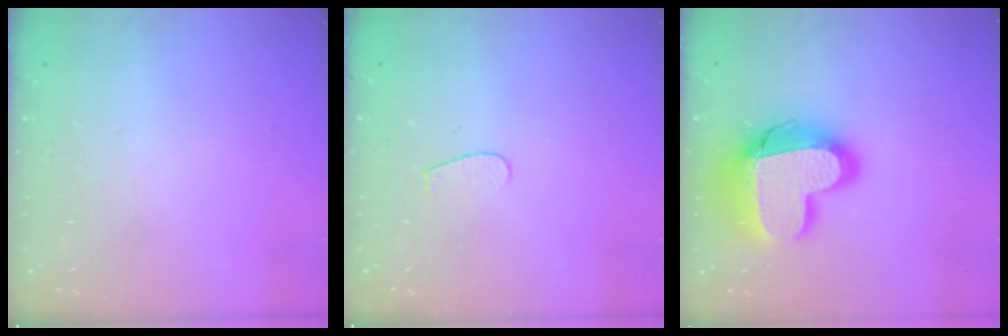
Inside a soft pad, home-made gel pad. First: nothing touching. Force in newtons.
{"total": 2.6, "press": 2.5, "slide": 0.3}
{"total": 18.9, "press": 18.9, "slide": 1.2}